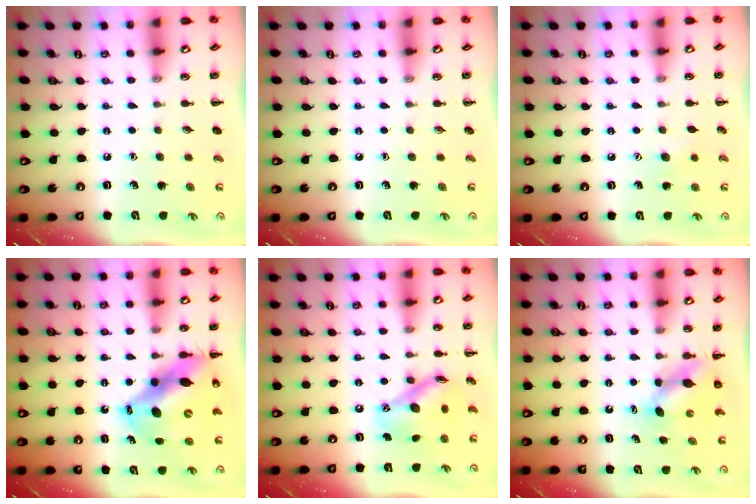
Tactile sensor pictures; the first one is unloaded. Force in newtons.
{"total": 0.0}
{"total": 5.7, "press": 5.5, "slide": 1.4}
{"total": 14.8, "press": 14.3, "slide": 3.9}
{"total": 14.3, "press": 14.1, "slide": 2.2}
{"total": 4.6, "press": 4.6, "slide": 0.3}